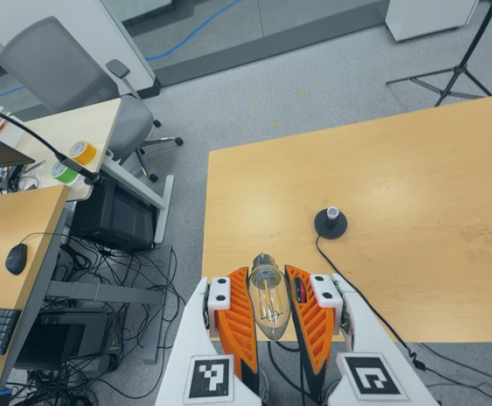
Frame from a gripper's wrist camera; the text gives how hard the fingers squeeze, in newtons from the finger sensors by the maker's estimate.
{"total": 20.7, "left": 22.3, "right": 19.1}